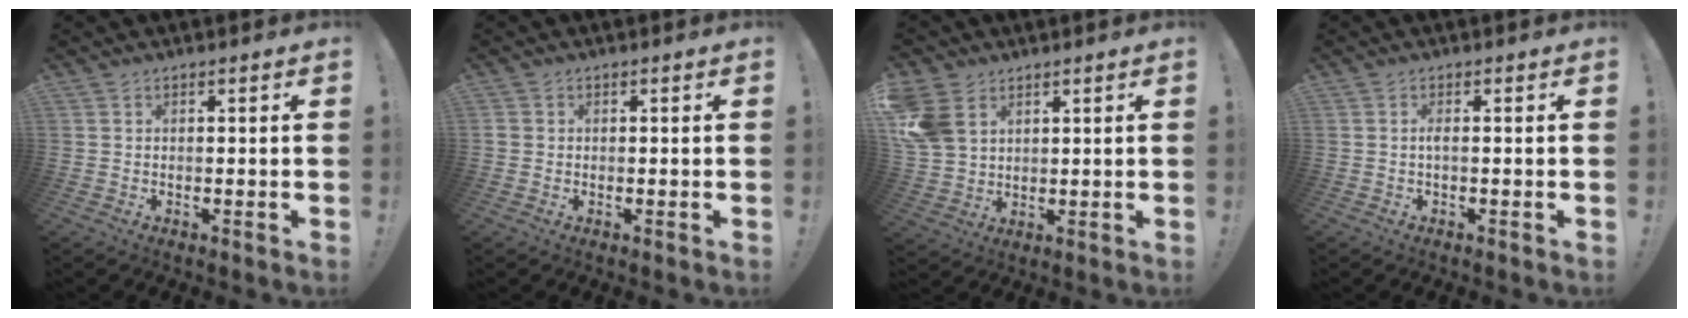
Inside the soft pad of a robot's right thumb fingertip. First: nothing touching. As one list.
[{"total": 1.1, "force": [0.0, 1.0, 0.4], "torque": [-0.013, 0.006, 0.001]}, {"total": 10.3, "force": [4.3, 7.7, 5.3], "torque": [-0.119, -0.005, 0.092]}, {"total": 1.4, "force": [-0.4, 0.2, 1.4], "torque": [-0.027, 0.003, -0.007]}]